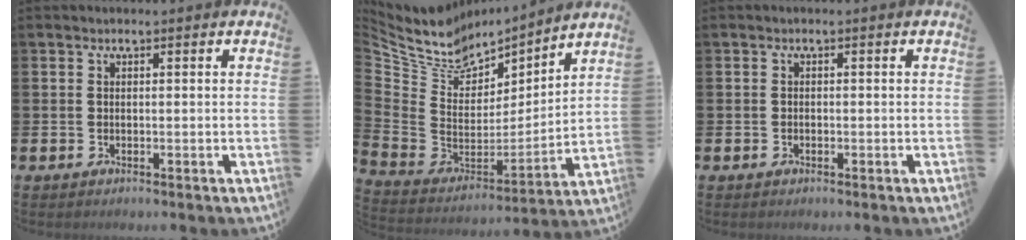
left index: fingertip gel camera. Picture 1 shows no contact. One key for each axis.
{"total": 8.2, "fx": 7.0, "fy": 4.2, "fz": 0.5, "tx": -0.071, "ty": -0.055, "tz": 0.130}
{"total": 0.6, "fx": -0.3, "fy": 0.4, "fz": 0.2, "tx": -0.013, "ty": 0.006, "tz": -0.006}